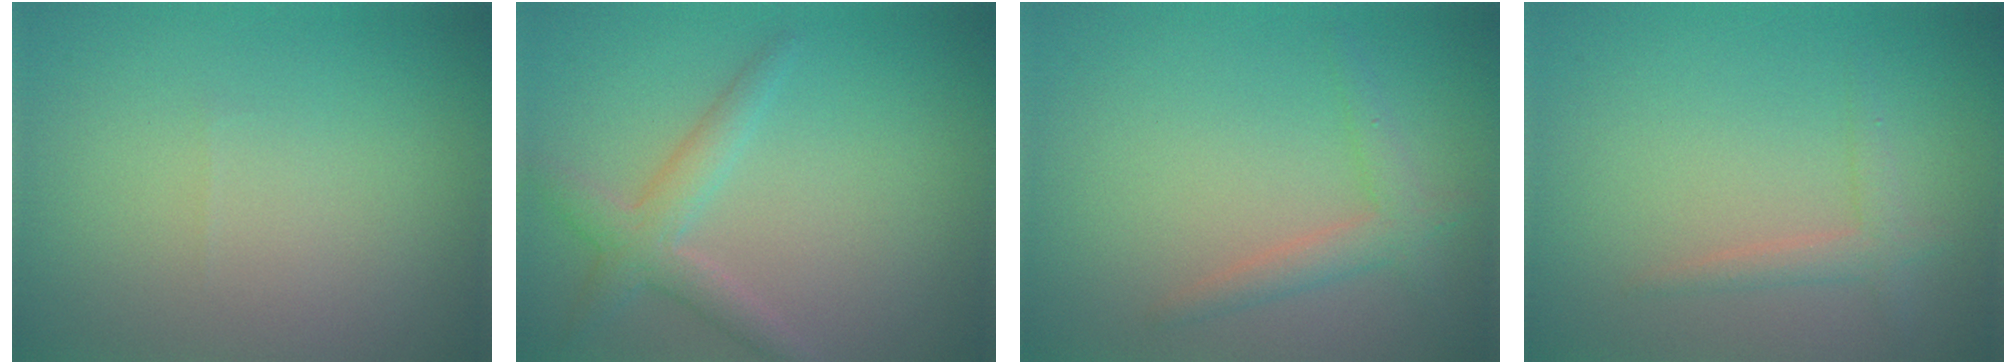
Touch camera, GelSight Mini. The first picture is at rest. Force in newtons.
{"total": 2.8, "press": 2.8, "slide": 0.1}
{"total": 2.1, "press": 2.1, "slide": 0.1}
{"total": 1.6, "press": 1.5, "slide": 0.1}